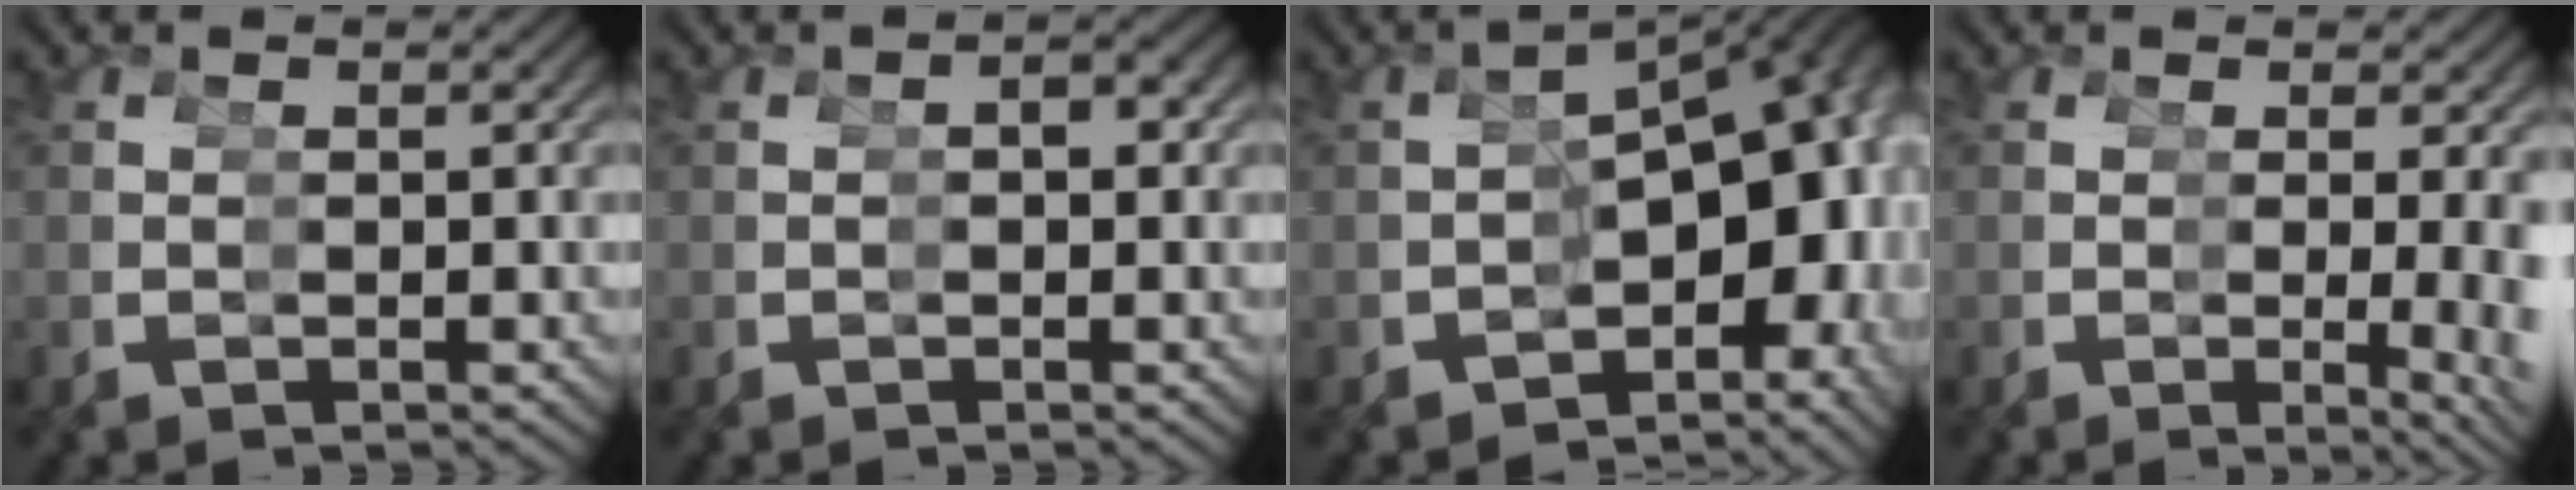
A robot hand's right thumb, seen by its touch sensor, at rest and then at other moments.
{"total": 1.4, "force": [-0.1, 0.9, 1.1], "torque": [-0.012, -0.002, -0.003]}
{"total": 13.9, "force": [-1.2, 8.7, 10.8], "torque": [-0.132, -0.028, -0.011]}
{"total": 4.3, "force": [-0.6, 0.9, 4.2], "torque": [-0.060, -0.010, -0.009]}